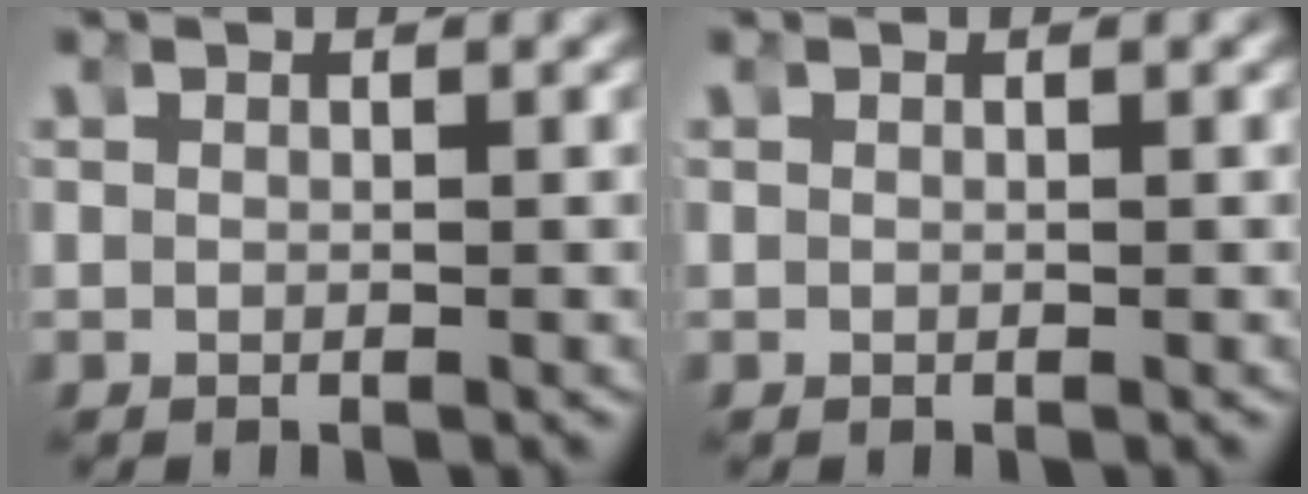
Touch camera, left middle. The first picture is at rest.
{"total": 0.0}